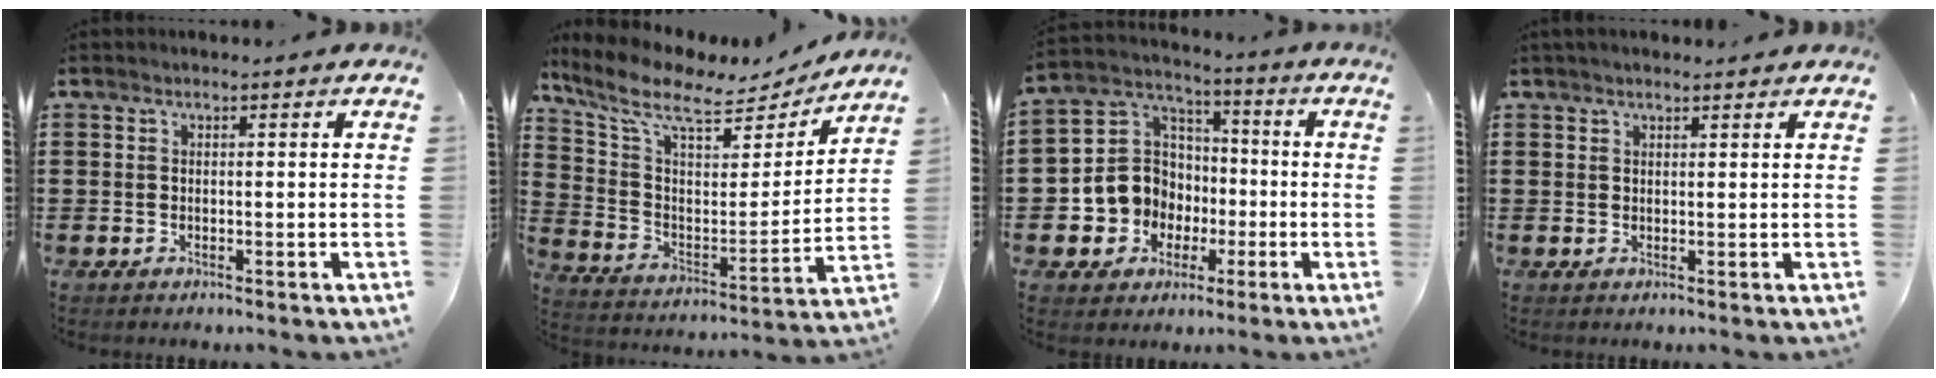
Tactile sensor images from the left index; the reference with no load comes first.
{"total": 9.3, "force": [7.3, 2.7, 5.2], "torque": [-0.136, -0.043, 0.120]}
{"total": 9.5, "force": [-1.8, 9.1, 2.1], "torque": [-0.101, 0.003, -0.033]}
{"total": 1.2, "force": [1.1, 0.3, 0.5], "torque": [-0.011, 0.002, 0.020]}